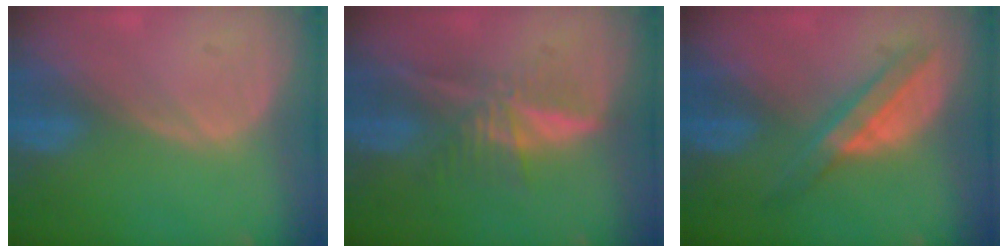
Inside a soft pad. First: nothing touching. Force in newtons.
{"total": 5.8, "press": 5.4, "slide": 2.1}
{"total": 5.3, "press": 5.3, "slide": 0.3}